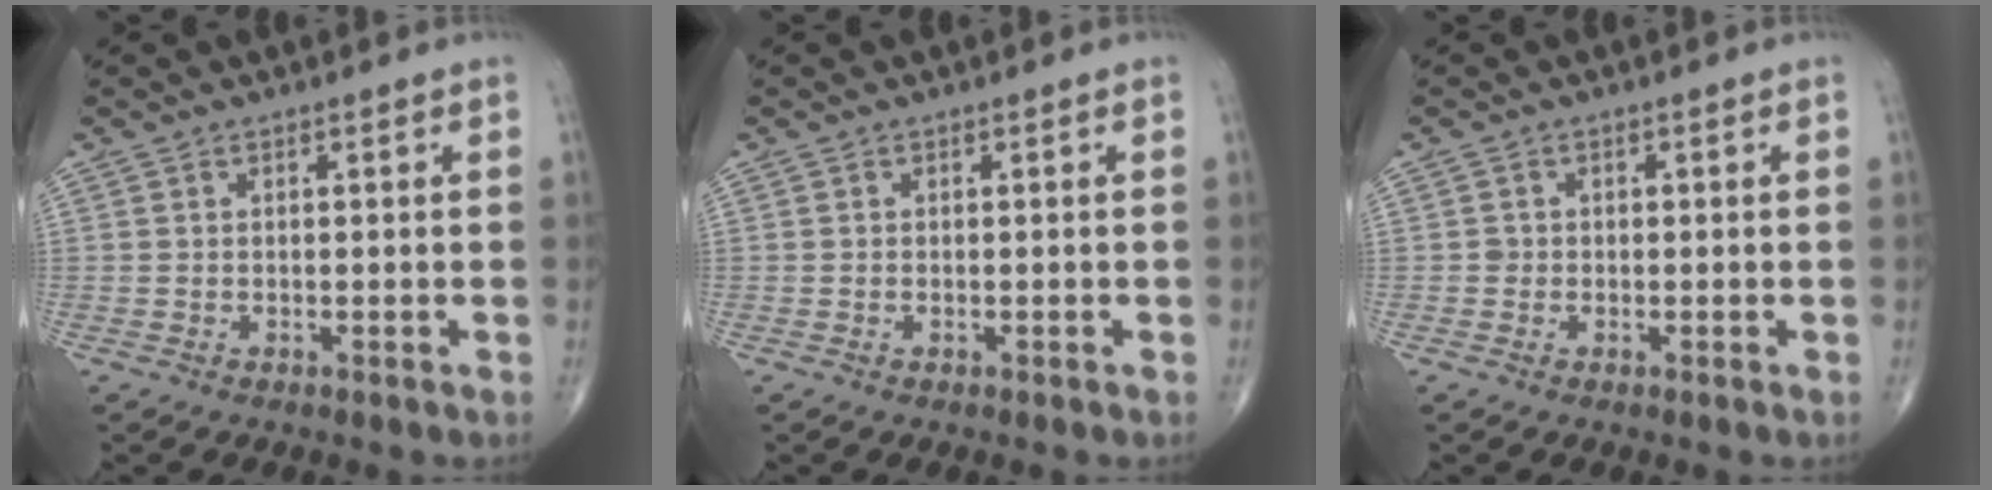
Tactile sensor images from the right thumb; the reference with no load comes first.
{"total": 0.0}
{"total": 0.9, "force": [-0.1, 0.9, 0.1], "torque": [0.003, 0.003, -0.003]}